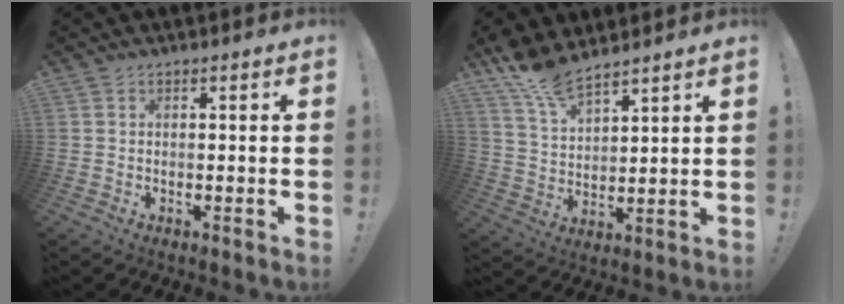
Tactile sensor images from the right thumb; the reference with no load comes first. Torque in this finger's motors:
{"motor_torque": [0.26, 1.97, 0.75, 0.63, 0.02]}